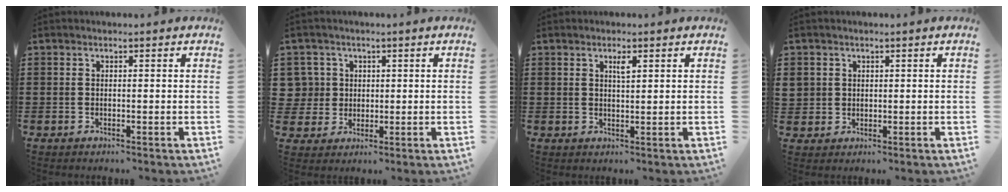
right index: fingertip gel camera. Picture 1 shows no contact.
{"total": 4.4, "force": [0.8, 4.3, 0.5], "torque": [-0.032, 0.015, 0.014]}
{"total": 1.8, "force": [0.8, 0.4, 1.5], "torque": [-0.023, -0.001, 0.011]}
{"total": 2.0, "force": [0.7, 1.8, 0.2], "torque": [-0.013, 0.010, 0.012]}